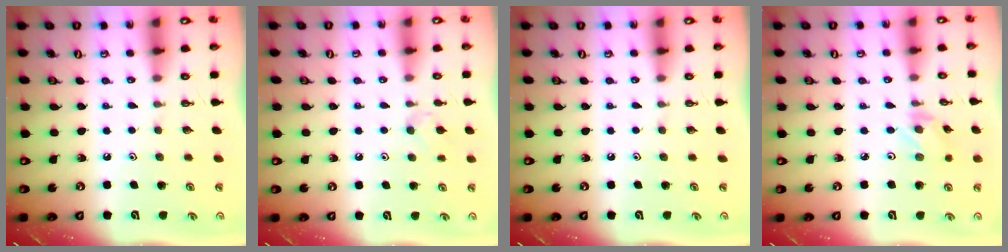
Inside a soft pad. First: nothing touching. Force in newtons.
{"total": 4.3, "press": 4.2, "slide": 0.9}
{"total": 0.0}
{"total": 1.5, "press": 1.4, "slide": 0.3}